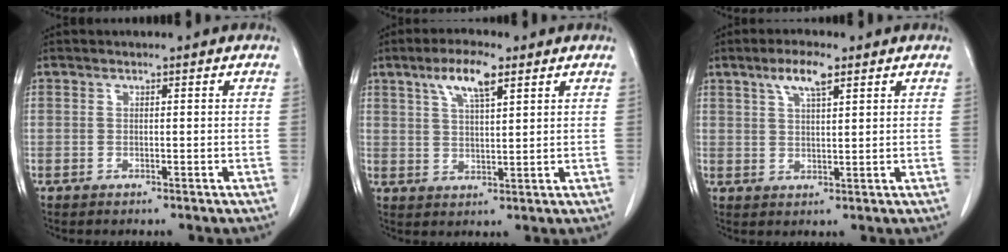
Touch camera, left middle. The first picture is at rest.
{"total": 6.6, "force": [3.8, 1.4, 5.2], "torque": [-0.102, 0.008, 0.070]}
{"total": 5.0, "force": [3.0, 1.0, 3.9], "torque": [-0.076, 0.006, 0.054]}